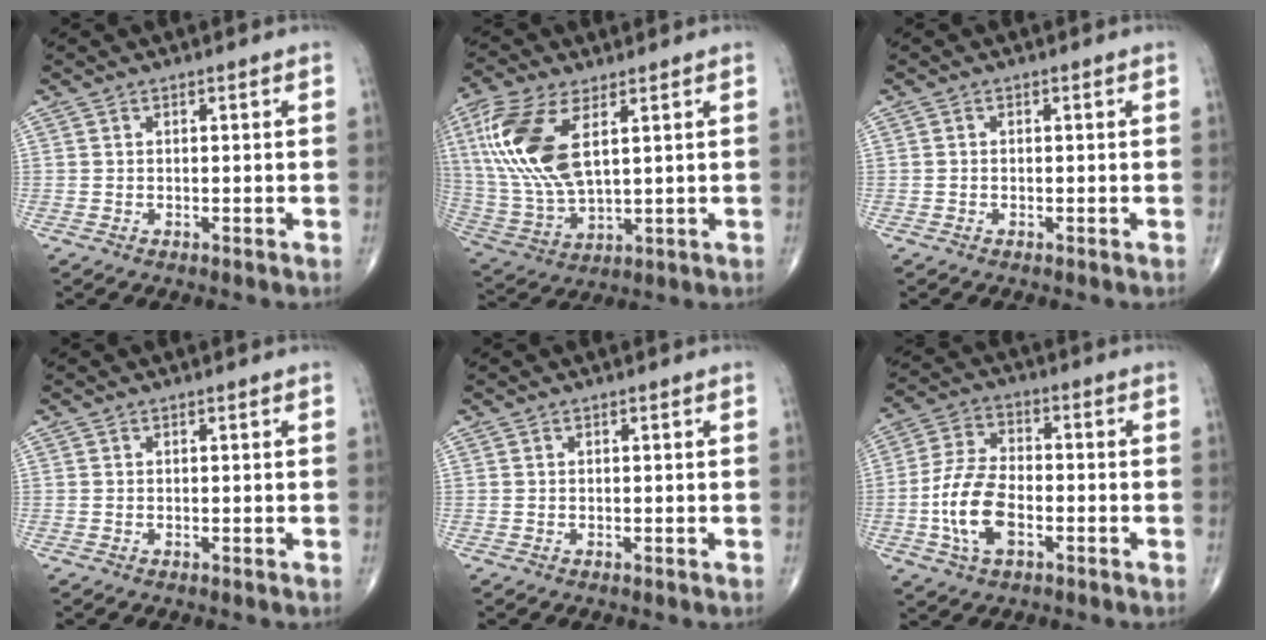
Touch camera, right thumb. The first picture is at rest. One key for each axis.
{"total": 16.8, "fx": 5.2, "fy": 7.6, "fz": 14.1, "tx": -0.314, "ty": -0.011, "tz": 0.108}
{"total": 0.0}
{"total": 0.0}
{"total": 0.0}
{"total": 11.2, "fx": -3.2, "fy": 6.1, "fz": 8.9, "tx": -0.178, "ty": 0.018, "tz": -0.064}